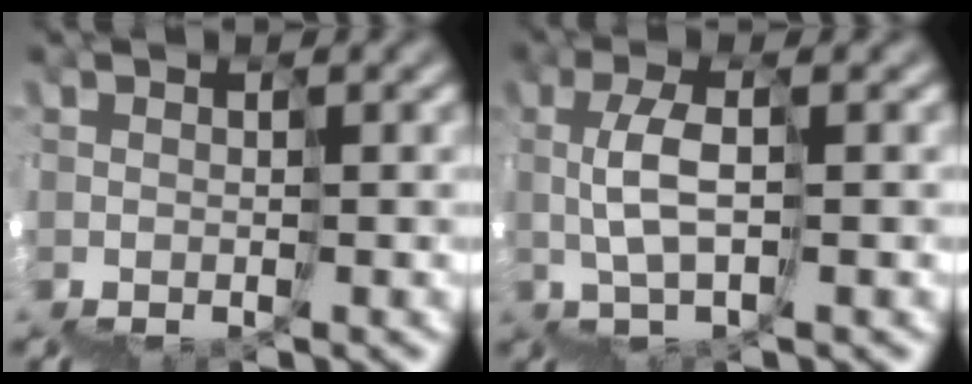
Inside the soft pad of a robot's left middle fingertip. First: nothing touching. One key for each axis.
{"total": 3.0, "fx": 2.5, "fy": -1.3, "fz": -0.7, "tx": 0.000, "ty": 0.044, "tz": 0.033}